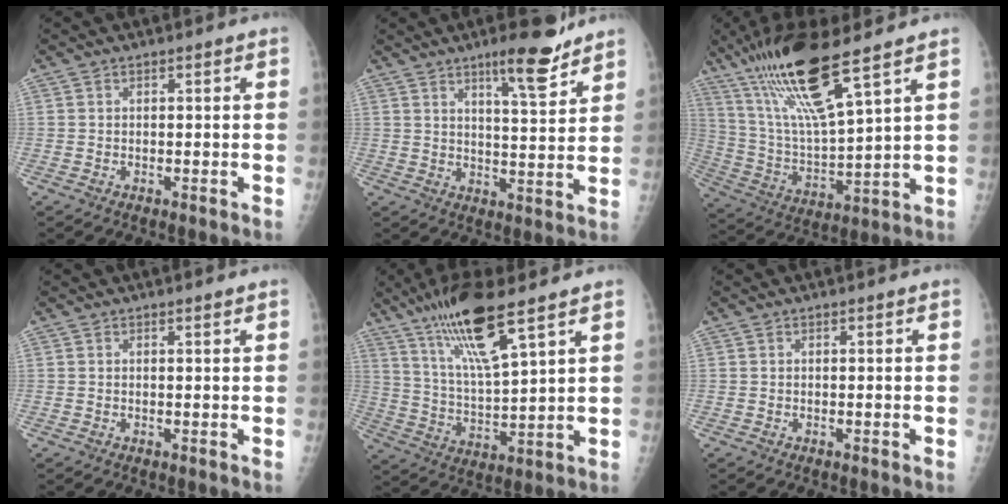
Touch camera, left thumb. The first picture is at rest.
{"total": 9.5, "force": [6.7, 1.8, 6.4], "torque": [-0.084, -0.048, 0.103]}
{"total": 18.4, "force": [12.0, 2.3, 13.8], "torque": [-0.263, -0.053, 0.235]}
{"total": 0.6, "force": [0.5, -0.1, 0.4], "torque": [-0.015, -0.004, 0.011]}
{"total": 14.7, "force": [9.4, 2.2, 11.0], "torque": [-0.207, -0.046, 0.188]}
{"total": 0.0}